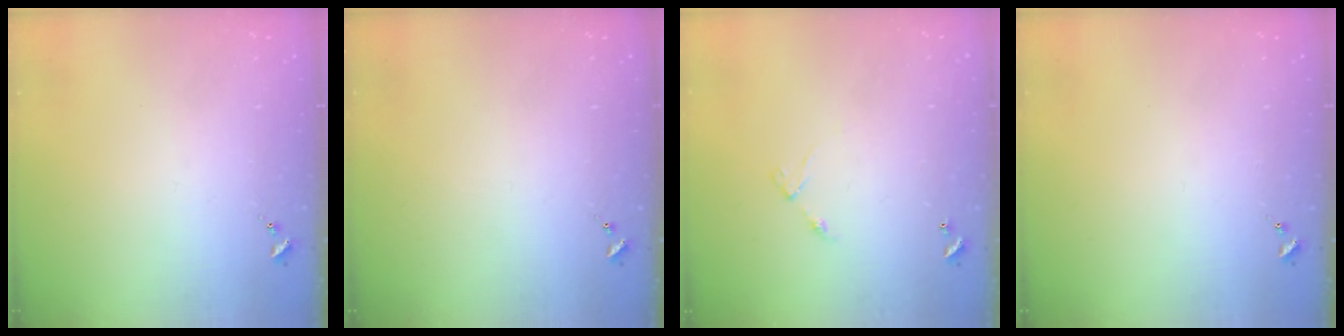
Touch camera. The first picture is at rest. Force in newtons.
{"total": 0.0}
{"total": 4.7, "press": 4.7, "slide": 0.4}
{"total": 0.0}